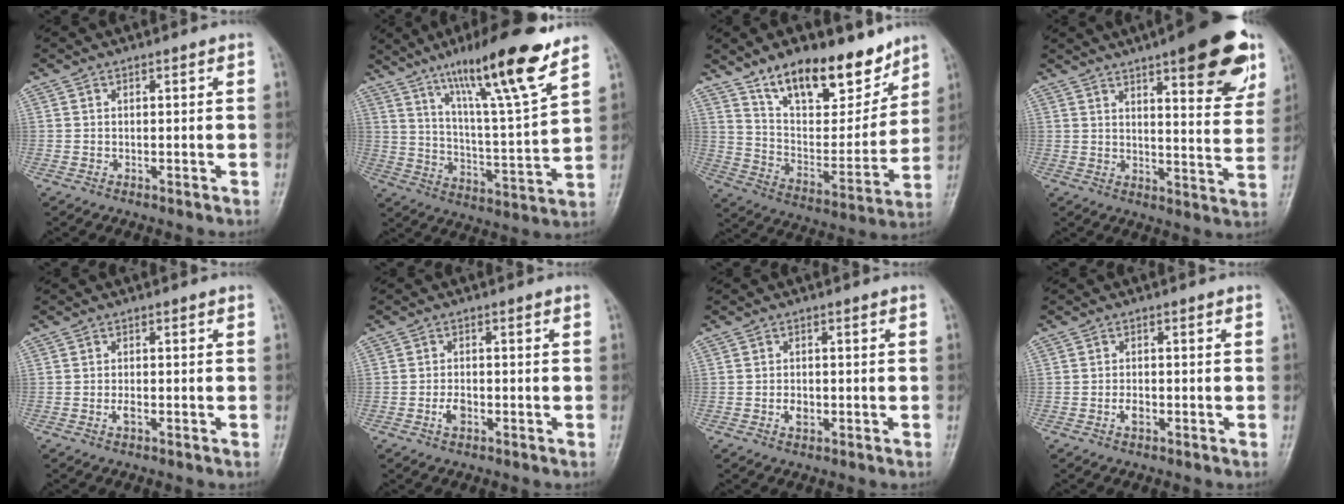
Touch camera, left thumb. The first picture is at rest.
{"total": 19.5, "force": [12.5, 2.1, 14.8], "torque": [-0.225, -0.061, 0.208]}
{"total": 19.6, "force": [13.8, 8.7, 10.9], "torque": [-0.115, -0.082, 0.235]}
{"total": 18.4, "force": [10.3, 5.1, 14.3], "torque": [-0.150, -0.041, 0.135]}
{"total": 1.4, "force": [-0.4, 0.6, 1.2], "torque": [-0.020, 0.000, -0.009]}
{"total": 2.5, "force": [-1.0, 1.4, 1.8], "torque": [-0.032, 0.006, -0.020]}
{"total": 2.0, "force": [-0.6, 1.4, 1.4], "torque": [-0.018, 0.002, -0.010]}
{"total": 1.8, "force": [-0.7, 1.0, 1.3], "torque": [-0.021, 0.002, -0.015]}